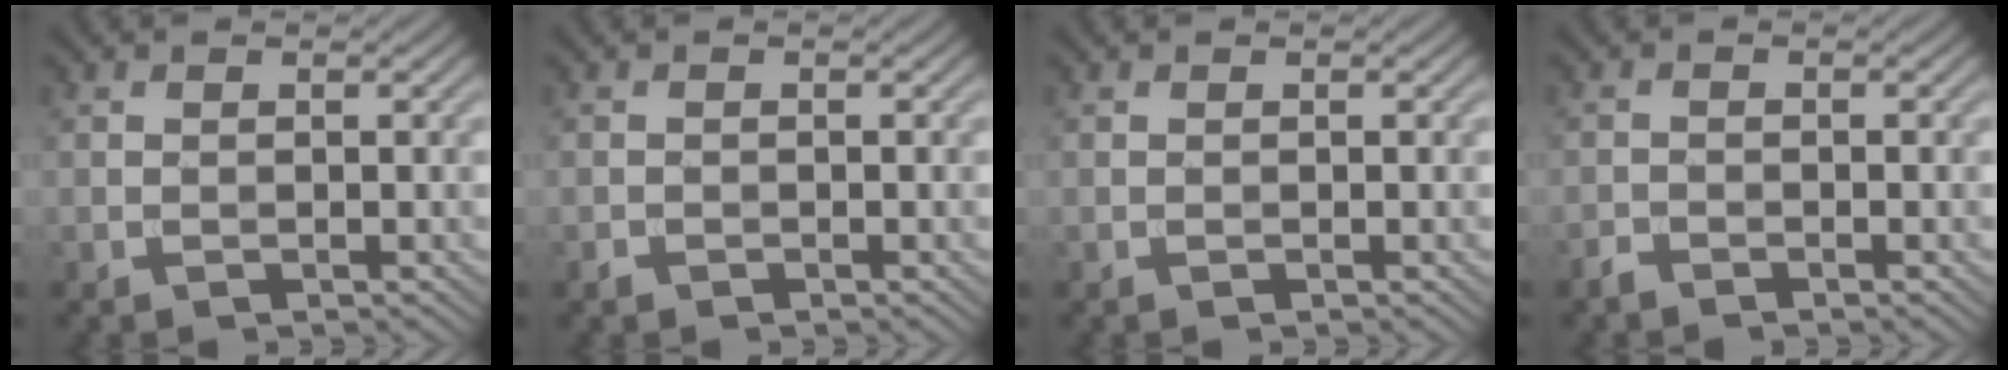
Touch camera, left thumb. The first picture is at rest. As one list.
[{"total": 0.6, "force": [-0.4, 0.4, 0.1], "torque": [-0.002, -0.003, -0.008]}, {"total": 0.0}, {"total": 1.1, "force": [-1.1, 0.2, 0.3], "torque": [-0.007, -0.001, -0.026]}]